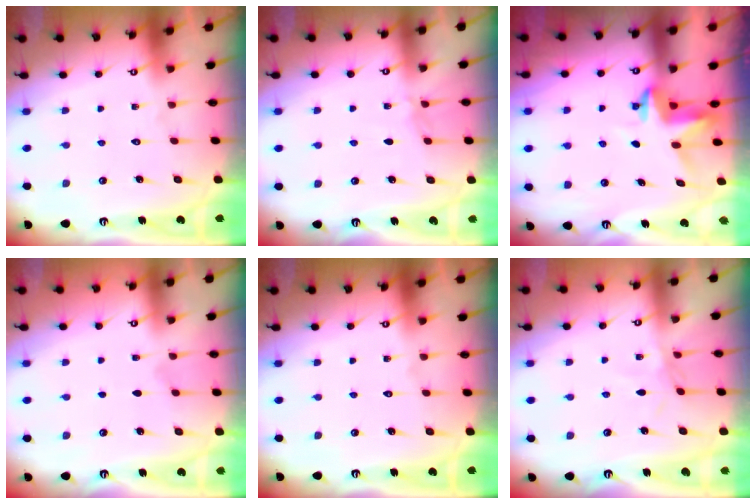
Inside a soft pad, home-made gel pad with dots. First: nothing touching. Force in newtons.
{"total": 3.5, "press": 3.5, "slide": 0.5}
{"total": 3.9, "press": 3.9, "slide": 0.3}
{"total": 2.7, "press": 2.3, "slide": 1.6}
{"total": 0.0}
{"total": 2.2, "press": 2.2, "slide": 0.3}